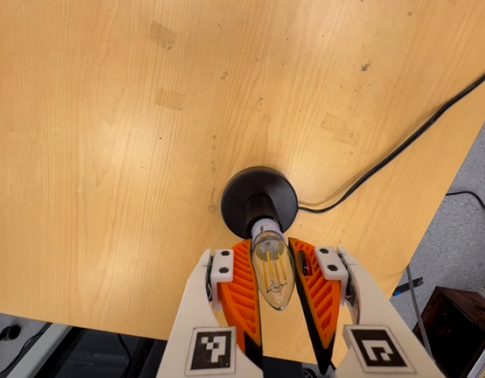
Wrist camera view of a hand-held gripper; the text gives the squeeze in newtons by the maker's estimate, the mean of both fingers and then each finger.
{"total": 13.6, "left": 13.8, "right": 13.4}